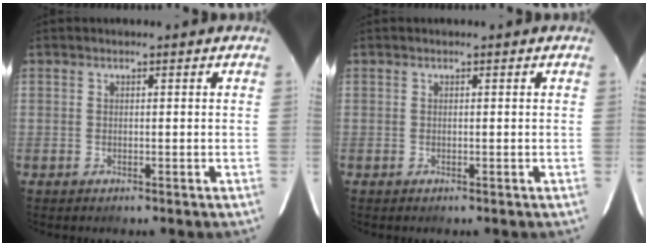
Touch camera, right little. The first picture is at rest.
{"total": 0.0}